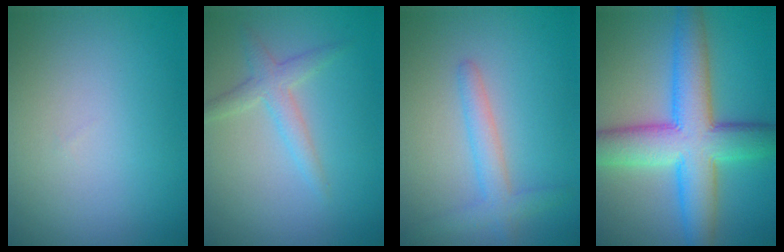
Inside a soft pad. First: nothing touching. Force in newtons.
{"total": 2.3, "press": 2.3, "slide": 0.0}
{"total": 2.6, "press": 2.6, "slide": 0.1}
{"total": 9.9, "press": 9.9, "slide": 0.3}